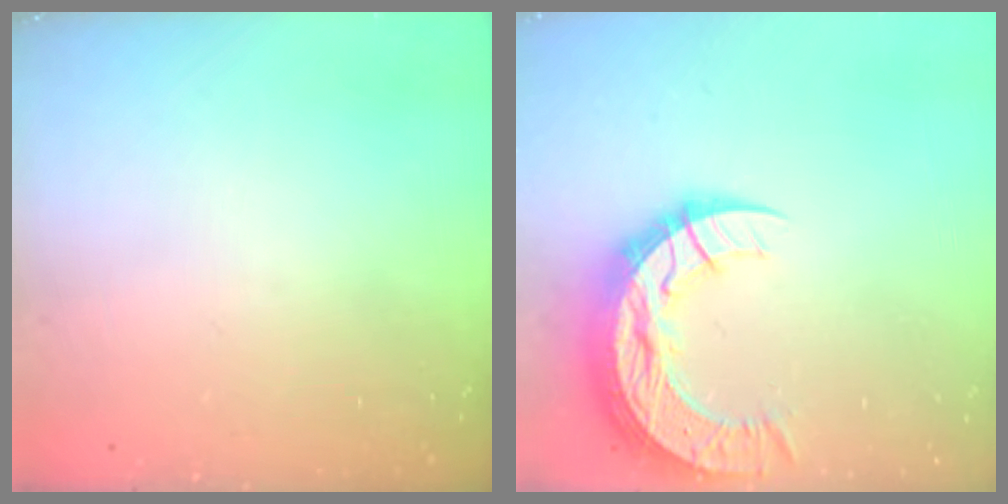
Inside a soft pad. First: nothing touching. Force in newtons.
{"total": 15.4, "press": 15.3, "slide": 1.1}